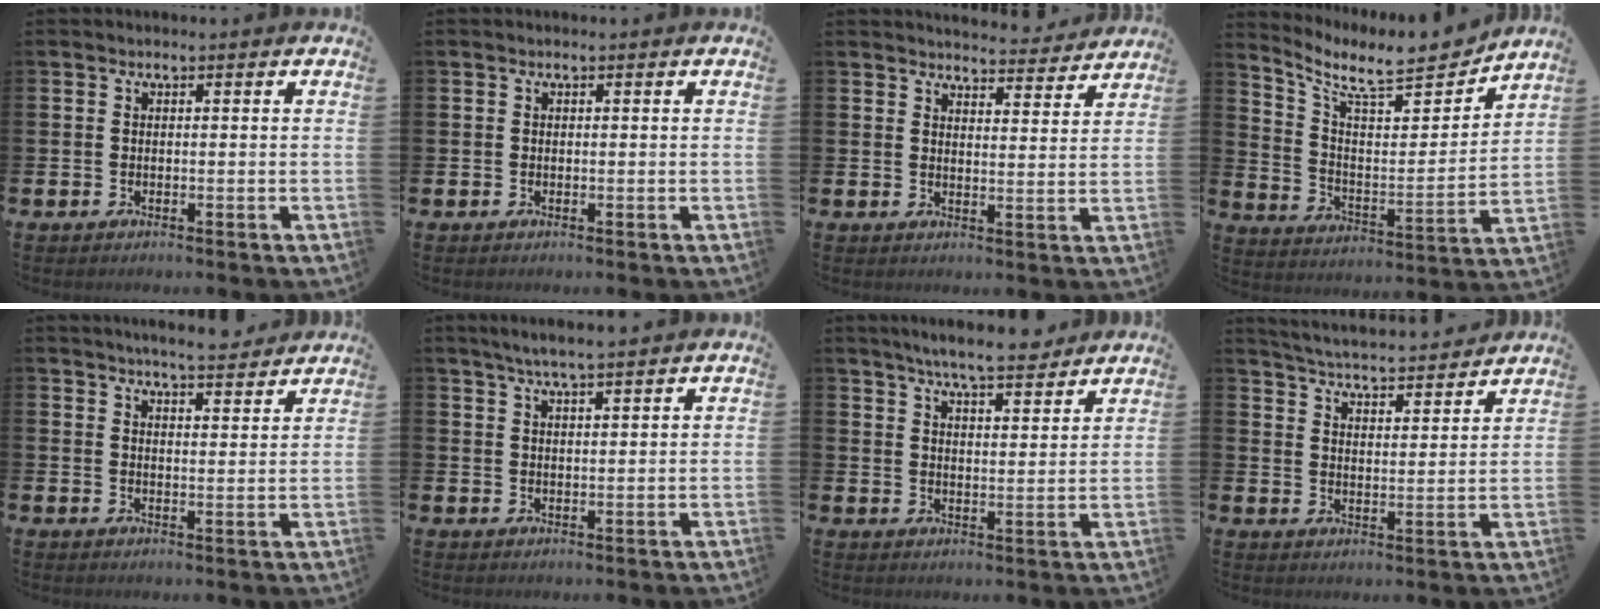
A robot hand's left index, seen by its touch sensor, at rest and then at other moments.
{"total": 0.0}
{"total": 4.6, "force": [4.6, 0.6, 0.1], "torque": [-0.008, -0.033, 0.081]}
{"total": 9.2, "force": [8.2, 2.3, 3.4], "torque": [-0.096, -0.065, 0.141]}
{"total": 5.1, "force": [5.1, 0.1, 1.0], "torque": [-0.023, -0.026, 0.090]}
{"total": 4.2, "force": [3.8, 0.2, 1.9], "torque": [-0.045, -0.006, 0.068]}
{"total": 6.8, "force": [6.4, 0.5, 2.1], "torque": [-0.048, -0.030, 0.113]}
{"total": 5.0, "force": [5.0, 0.3, 0.5], "torque": [-0.037, -0.040, 0.085]}